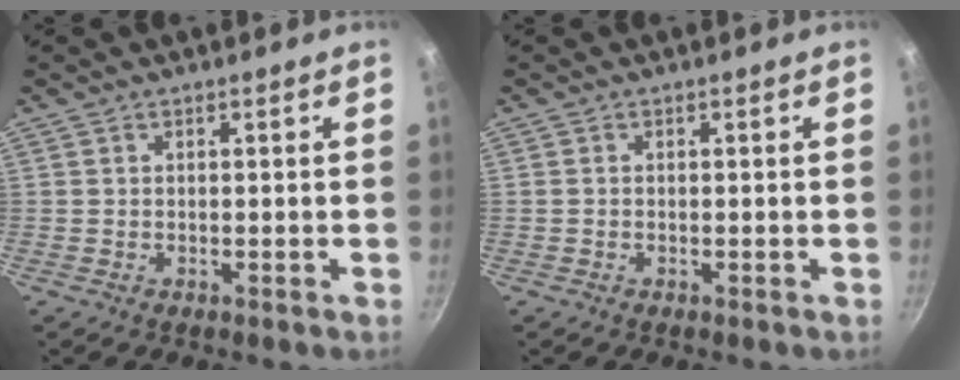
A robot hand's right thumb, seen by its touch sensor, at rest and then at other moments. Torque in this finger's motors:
{"motor_torque": [0.18, -0.02, 0.44, 0.35, 0.00]}